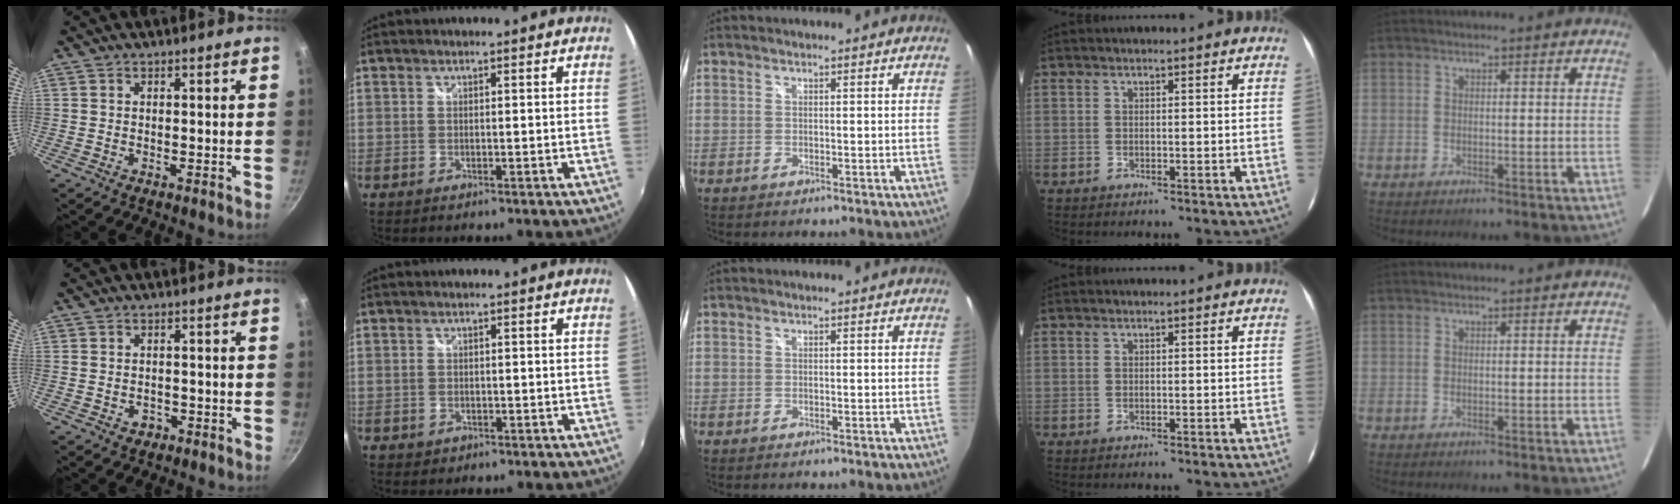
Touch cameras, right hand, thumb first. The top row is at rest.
{"thumb": {"total": 2.1, "force": [-0.9, 1.7, 0.9], "torque": [-0.010, 0.007, -0.007]}, "index": {"total": 1.6, "force": [-0.6, 1.4, 0.5], "torque": [-0.010, -0.003, -0.006]}}